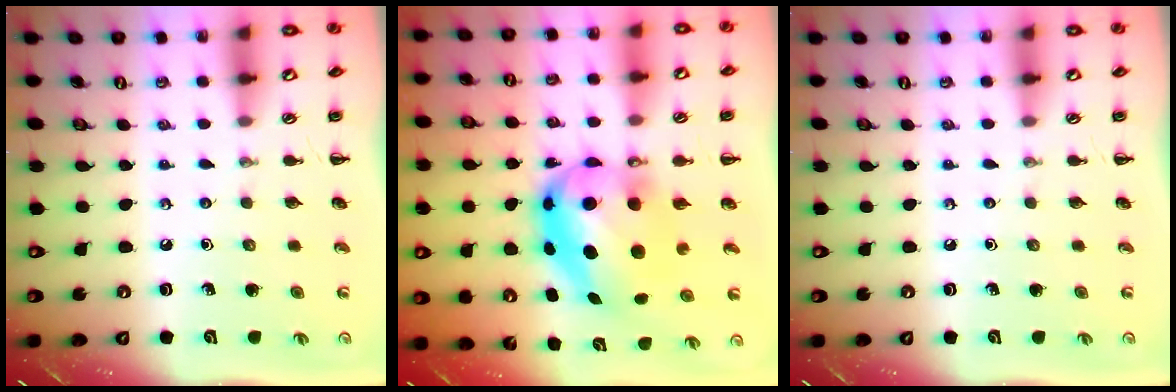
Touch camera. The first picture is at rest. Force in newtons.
{"total": 11.7, "press": 11.4, "slide": 2.6}
{"total": 0.0}